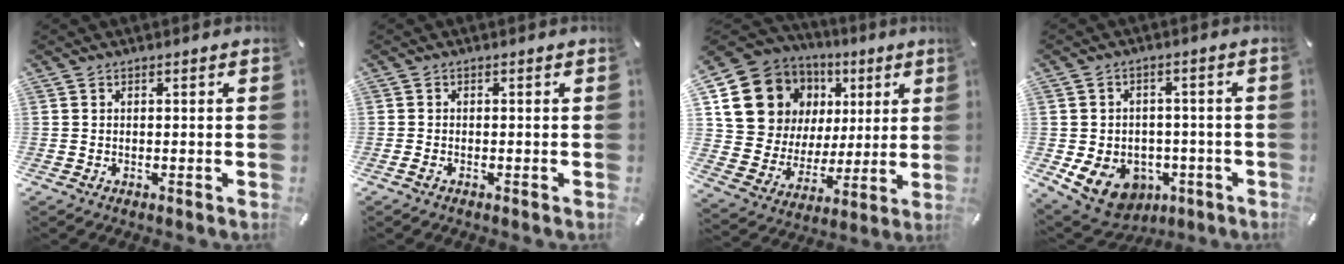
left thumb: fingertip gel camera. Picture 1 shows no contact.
{"total": 0.8, "force": [-0.6, 0.2, 0.4], "torque": [-0.010, -0.002, -0.011]}
{"total": 15.9, "force": [6.7, 13.3, 5.4], "torque": [-0.091, -0.040, 0.146]}
{"total": 11.1, "force": [-4.2, 8.9, 5.1], "torque": [-0.087, 0.023, -0.068]}